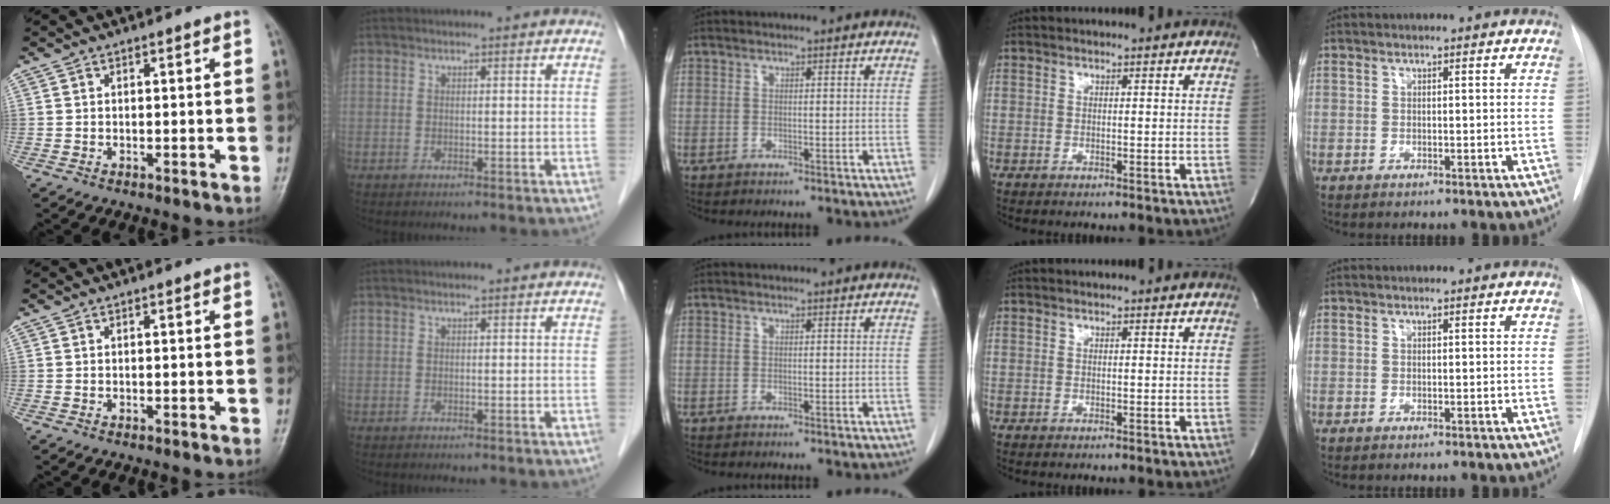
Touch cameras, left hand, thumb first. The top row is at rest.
{}